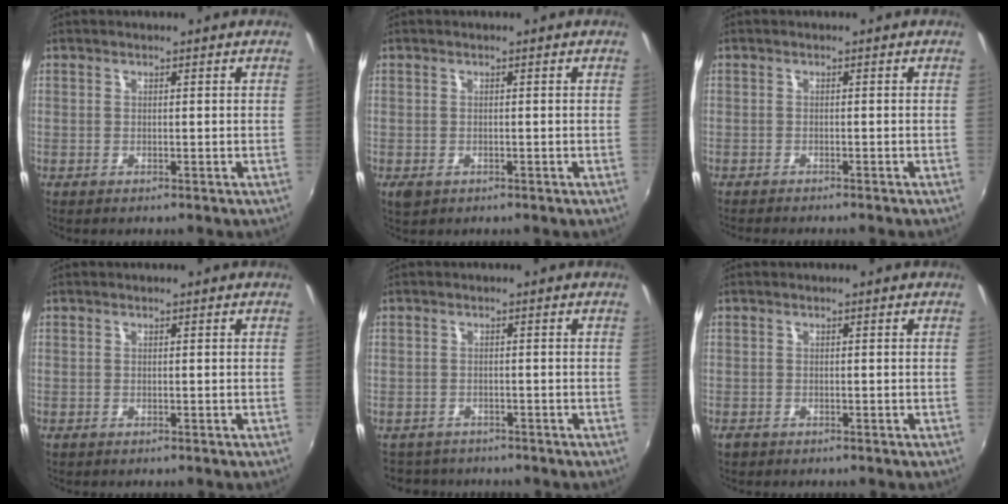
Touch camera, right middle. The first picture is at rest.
{"total": 2.1, "force": [-1.0, 1.4, 1.1], "torque": [-0.021, -0.006, -0.015]}
{"total": 2.7, "force": [-2.5, 0.0, 1.0], "torque": [-0.030, -0.011, -0.042]}
{"total": 0.0}
{"total": 3.5, "force": [-2.6, 2.2, -0.1], "torque": [-0.003, 0.012, -0.044]}
{"total": 1.0, "force": [-0.8, 0.6, 0.3], "torque": [-0.009, -0.002, -0.015]}